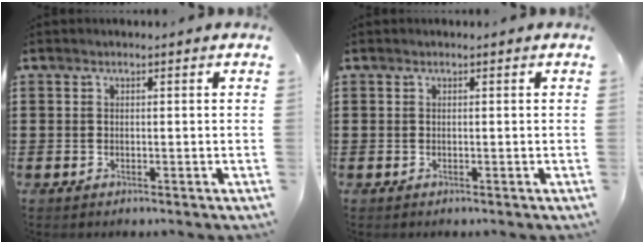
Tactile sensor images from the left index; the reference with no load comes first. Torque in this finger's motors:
{"motor_torque": [0.00, 0.00, 0.01, -0.01]}